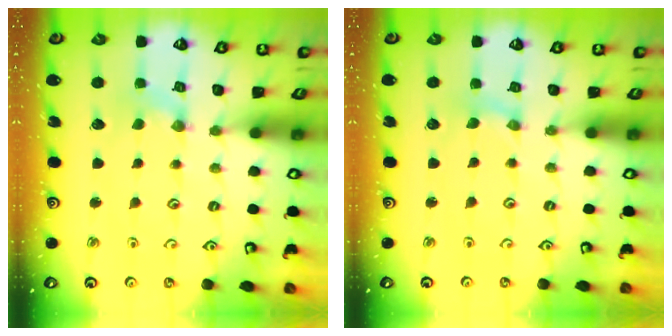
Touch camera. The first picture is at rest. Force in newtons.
{"total": 0.7, "press": 0.7, "slide": 0.2}